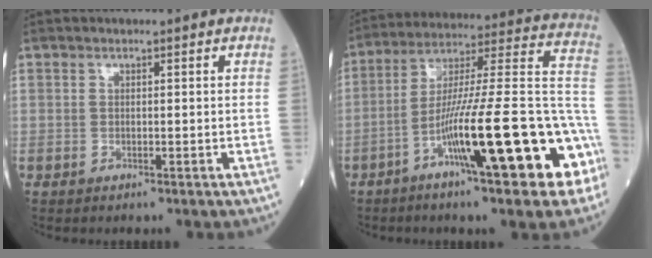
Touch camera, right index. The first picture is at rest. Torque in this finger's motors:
{"motor_torque": [1.06, -1.08, 0.57, 0.21]}